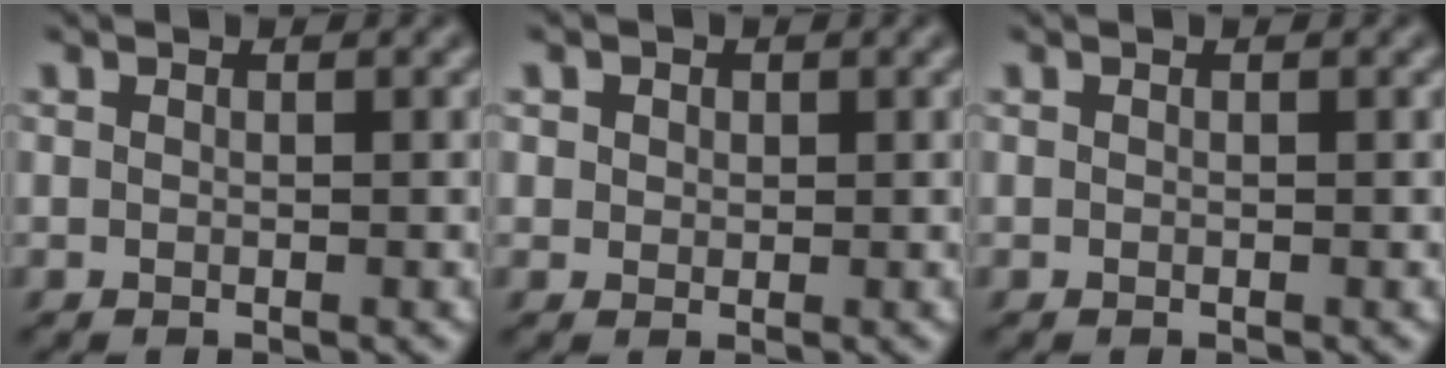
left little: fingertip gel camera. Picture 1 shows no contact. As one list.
[{"total": 2.4, "force": [1.2, 1.8, 1.0], "torque": [-0.031, 0.007, 0.019]}, {"total": 0.0}]